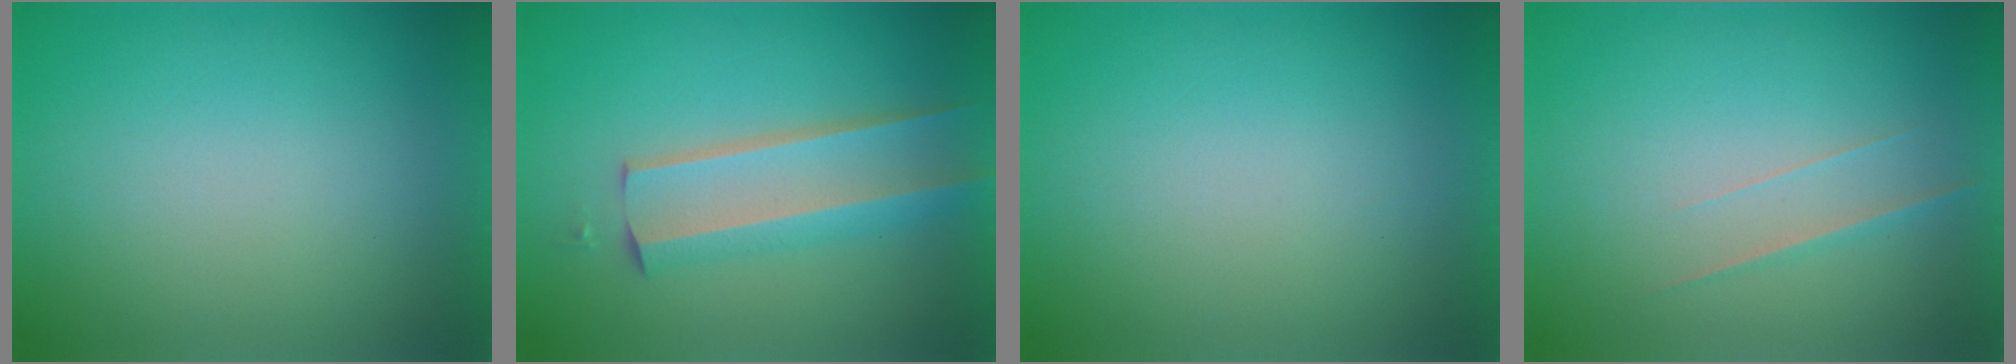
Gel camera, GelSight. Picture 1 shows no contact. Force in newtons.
{"total": 4.3}
{"total": 1.3}
{"total": 1.5}